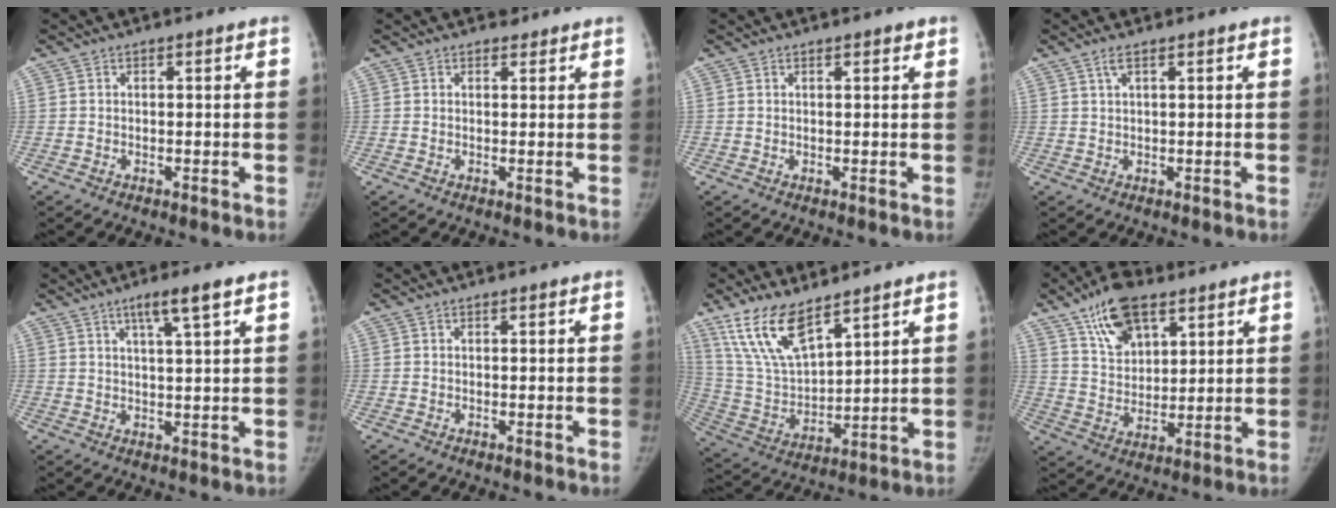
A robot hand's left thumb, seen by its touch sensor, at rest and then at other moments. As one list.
[{"total": 1.4, "force": [1.0, 0.9, 0.0], "torque": [0.012, -0.005, 0.008]}, {"total": 1.1, "force": [0.8, 0.3, 0.7], "torque": [-0.008, -0.003, 0.010]}, {"total": 1.8, "force": [1.1, 0.4, 1.4], "torque": [-0.032, 0.002, 0.025]}, {"total": 5.5, "force": [3.2, 0.1, 4.5], "torque": [-0.080, -0.011, 0.057]}, {"total": 0.0}, {"total": 13.9, "force": [9.6, 5.0, 8.7], "torque": [-0.156, -0.043, 0.206]}, {"total": 13.0, "force": [7.8, 6.7, 7.9], "torque": [-0.114, -0.028, 0.142]}]